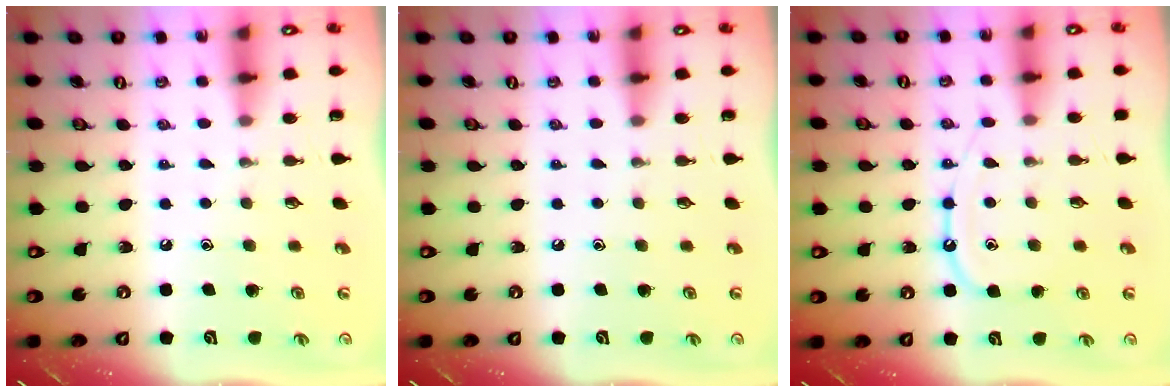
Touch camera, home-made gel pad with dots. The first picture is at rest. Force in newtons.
{"total": 0.0}
{"total": 10.5, "press": 10.5, "slide": 1.0}